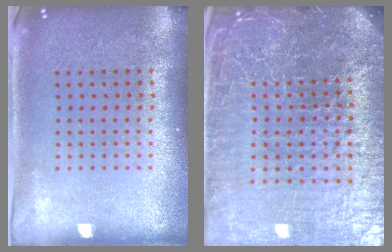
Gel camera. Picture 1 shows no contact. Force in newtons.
{"total": 6.7, "press": 5.9, "slide": 3.1}